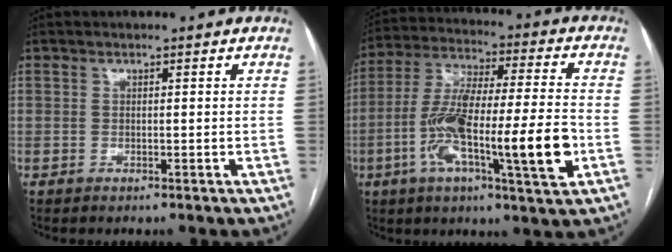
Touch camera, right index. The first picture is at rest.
{"total": 18.7, "force": [-5.1, 2.0, 17.9], "torque": [-0.313, -0.001, -0.085]}